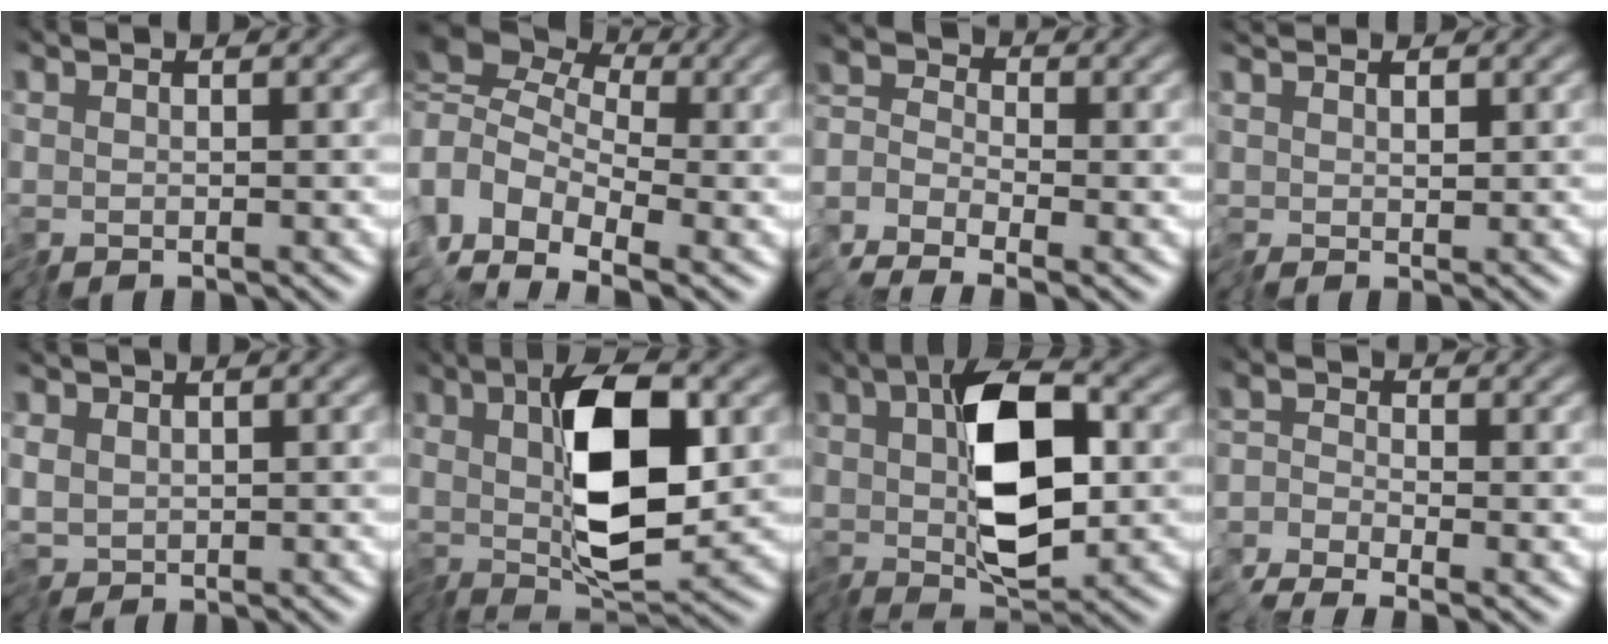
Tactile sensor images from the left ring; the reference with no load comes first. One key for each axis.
{"total": 4.8, "fx": -0.7, "fy": 3.4, "fz": 3.3, "tx": -0.072, "ty": -0.003, "tz": -0.034}
{"total": 2.4, "fx": -2.2, "fy": 0.8, "fz": 0.2, "tx": -0.007, "ty": 0.004, "tz": -0.061}
{"total": 1.2, "fx": 1.0, "fy": 0.6, "fz": 0.3, "tx": -0.011, "ty": 0.007, "tz": 0.015}
{"total": 2.1, "fx": 0.0, "fy": 1.7, "fz": 1.3, "tx": -0.030, "ty": -0.003, "tz": -0.002}
{"total": 8.9, "fx": 1.0, "fy": 3.4, "fz": 8.2, "tx": -0.149, "ty": 0.001, "tz": 0.015}
{"total": 9.2, "fx": 0.8, "fy": 4.3, "fz": 8.0, "tx": -0.141, "ty": 0.004, "tz": 0.009}
{"total": 1.7, "fx": -1.7, "fy": 0.0, "fz": -0.4, "tx": 0.010, "ty": 0.002, "tz": -0.045}